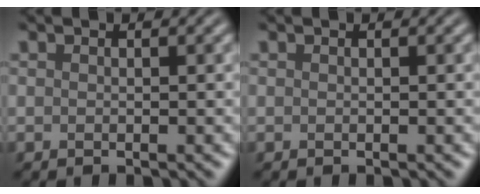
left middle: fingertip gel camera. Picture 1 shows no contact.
{"total": 0.0}